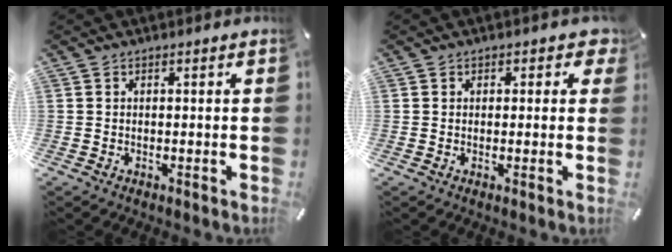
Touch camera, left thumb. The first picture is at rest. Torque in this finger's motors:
{"motor_torque": [0.30, 0.09, 0.22, 0.20, 0.01]}